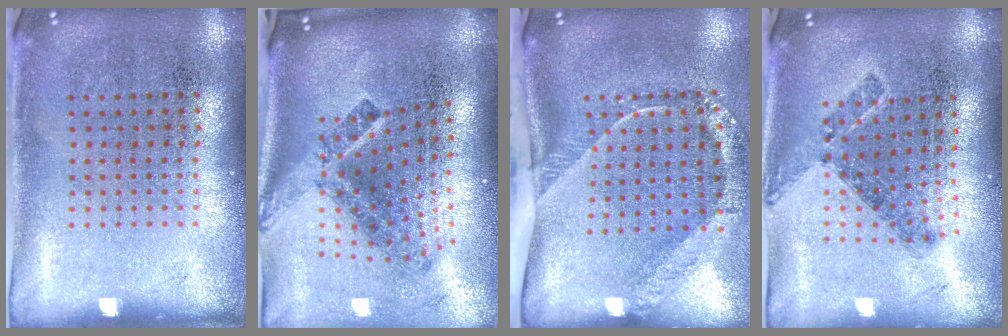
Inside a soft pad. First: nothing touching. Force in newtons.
{"total": 2.9, "press": 1.7, "slide": 2.4}
{"total": 2.6, "press": 1.7, "slide": 2.0}
{"total": 0.8, "press": 0.7, "slide": 0.3}